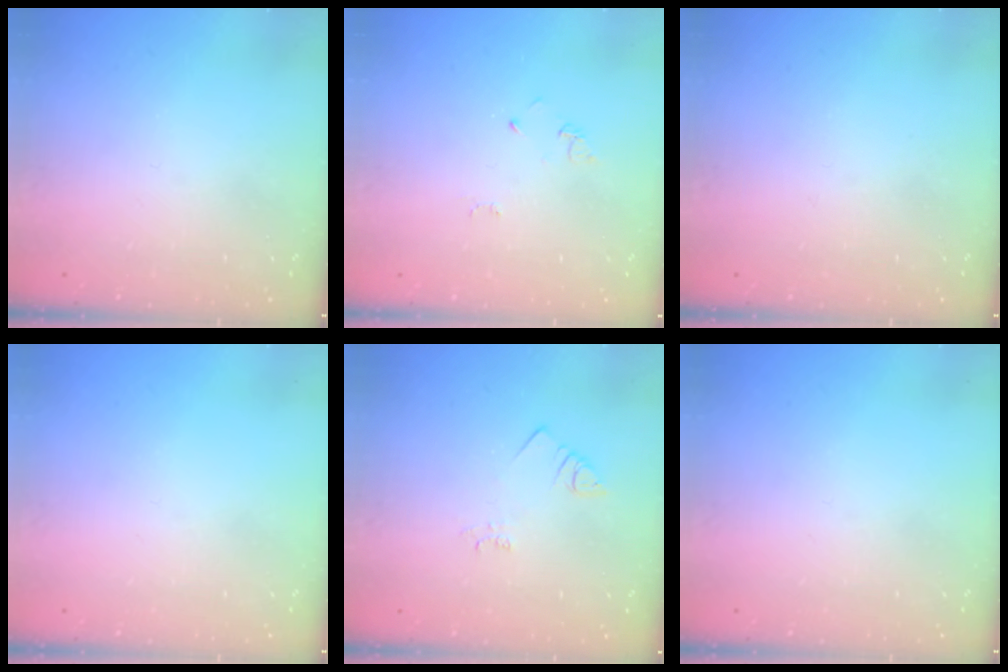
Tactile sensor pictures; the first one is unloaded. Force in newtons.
{"total": 2.6, "press": 2.6, "slide": 0.4}
{"total": 2.8, "press": 2.8, "slide": 0.4}
{"total": 0.0}
{"total": 2.5, "press": 2.5, "slide": 0.5}
{"total": 0.0}